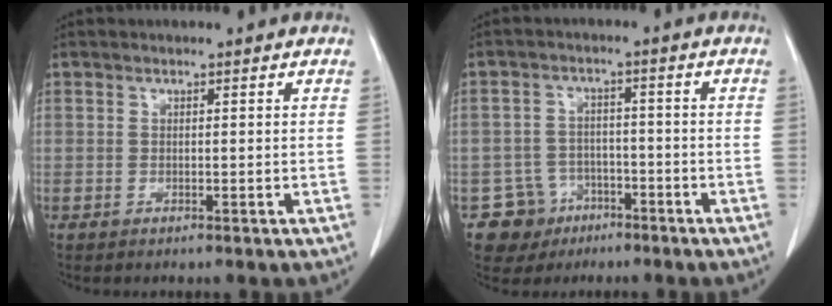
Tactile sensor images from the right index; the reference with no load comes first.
{"total": 6.4, "force": [-3.5, 5.4, 0.1], "torque": [0.002, 0.011, -0.051]}